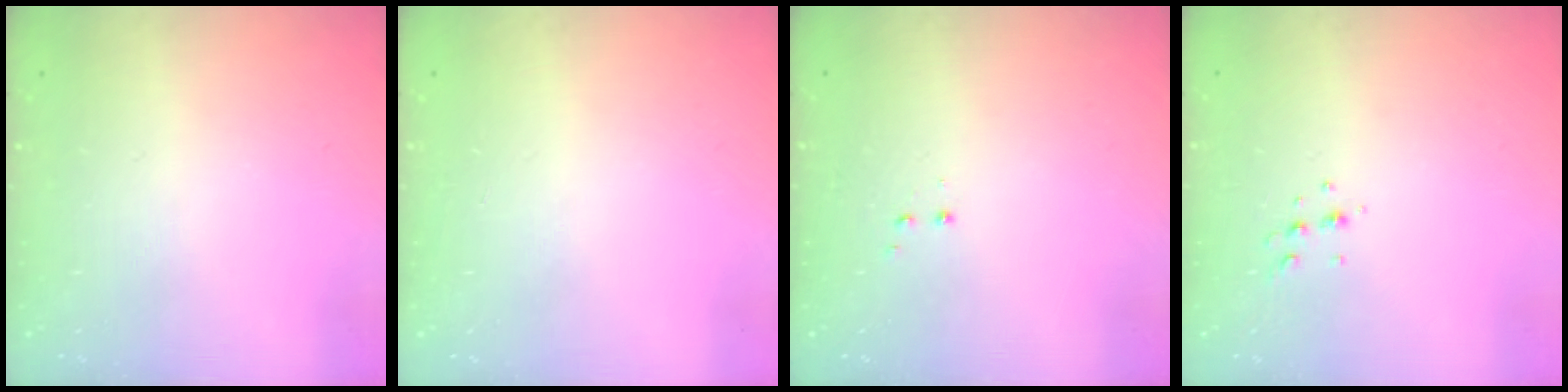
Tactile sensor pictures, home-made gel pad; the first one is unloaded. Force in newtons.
{"total": 0.0}
{"total": 1.2, "press": 1.1, "slide": 0.5}
{"total": 4.3, "press": 4.2, "slide": 0.9}